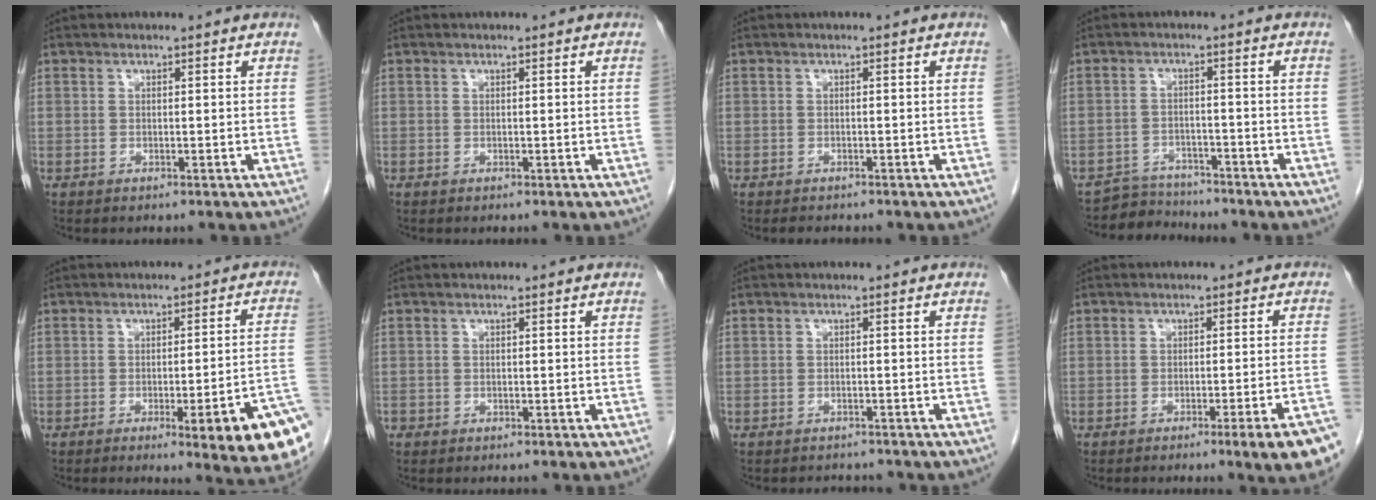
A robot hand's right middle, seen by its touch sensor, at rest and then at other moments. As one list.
[{"total": 0.0}, {"total": 1.8, "force": [-1.5, 0.7, 0.6], "torque": [-0.010, -0.003, -0.016]}, {"total": 4.4, "force": [-4.2, 1.0, -1.1], "torque": [0.020, 0.001, -0.070]}, {"total": 13.7, "force": [-6.4, 0.6, 12.1], "torque": [-0.068, 0.002, -0.072]}, {"total": 0.5, "force": [-0.3, 0.4, 0.1], "torque": [-0.003, 0.003, -0.006]}, {"total": 2.7, "force": [-2.5, 1.0, 0.2], "torque": [-0.001, -0.002, -0.032]}, {"total": 8.1, "force": [-5.3, -0.8, 6.1], "torque": [-0.056, -0.007, -0.071]}]